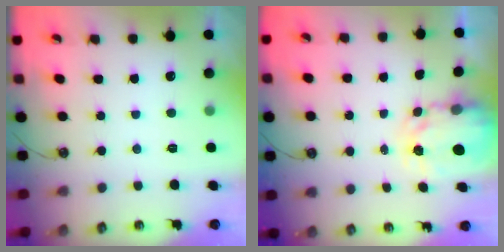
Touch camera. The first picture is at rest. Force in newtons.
{"total": 3.9, "press": 3.9, "slide": 0.4}